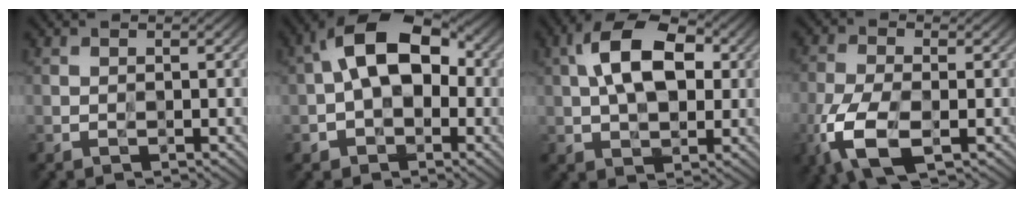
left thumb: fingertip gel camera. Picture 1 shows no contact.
{"total": 12.5, "force": [0.4, 7.9, 9.8], "torque": [-0.170, 0.024, -0.008]}
{"total": 11.3, "force": [2.0, 6.6, 9.0], "torque": [-0.175, 0.018, 0.027]}
{"total": 9.0, "force": [-3.7, 3.9, 7.1], "torque": [-0.174, -0.016, -0.077]}